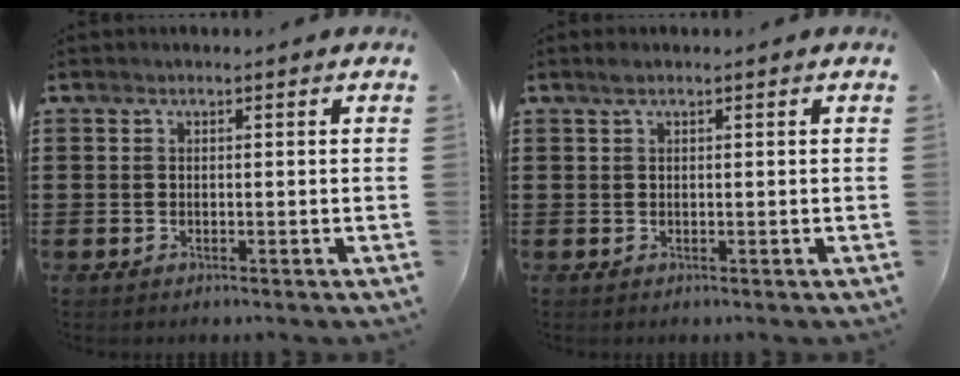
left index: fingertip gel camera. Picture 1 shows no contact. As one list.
[{"total": 0.9, "force": [0.6, 0.2, 0.7], "torque": [-0.015, 0.003, 0.010]}]